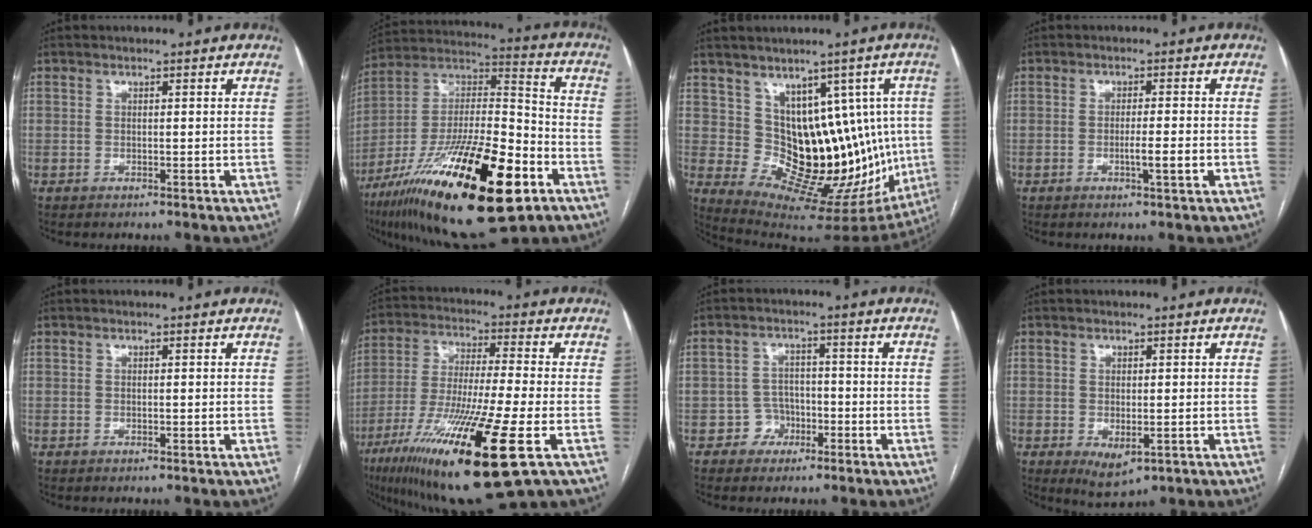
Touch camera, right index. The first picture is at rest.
{"total": 30.3, "force": [-14.8, 9.4, 24.8], "torque": [-0.431, -0.017, -0.240]}
{"total": 14.8, "force": [2.6, 9.1, 11.3], "torque": [-0.131, 0.026, 0.071]}
{"total": 3.2, "force": [-0.9, 0.0, 3.0], "torque": [-0.051, -0.004, -0.014]}
{"total": 0.0}
{"total": 20.8, "force": [-9.4, 1.3, 18.5], "torque": [-0.342, -0.049, -0.162]}
{"total": 3.8, "force": [-1.8, 3.3, 0.4], "torque": [0.003, 0.016, -0.031]}
{"total": 3.9, "force": [-1.2, 1.9, 3.1], "torque": [-0.047, -0.010, -0.003]}